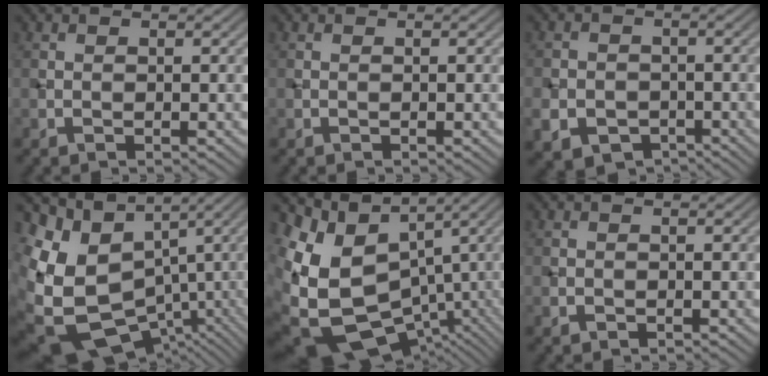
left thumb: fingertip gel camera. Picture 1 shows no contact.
{"total": 0.0}
{"total": 6.0, "force": [-2.7, 5.0, 2.0], "torque": [-0.046, -0.017, -0.057]}
{"total": 17.0, "force": [-4.7, 12.5, 10.5], "torque": [-0.254, -0.014, -0.049]}
{"total": 16.2, "force": [-3.3, 11.2, 11.2], "torque": [-0.255, -0.022, -0.029]}
{"total": 0.5, "force": [-0.3, 0.4, 0.1], "torque": [-0.001, -0.001, -0.006]}